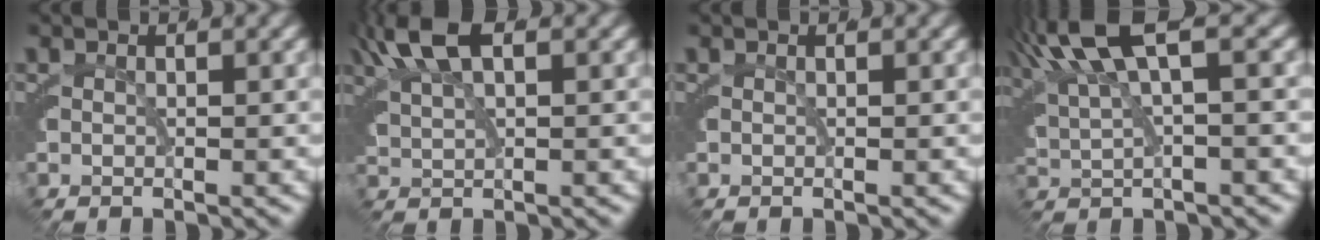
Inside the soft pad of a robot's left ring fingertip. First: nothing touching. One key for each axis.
{"total": 4.3, "fx": 2.9, "fy": 1.2, "fz": 3.0, "tx": -0.075, "ty": 0.008, "tz": 0.054}
{"total": 0.0}
{"total": 6.8, "fx": 3.8, "fy": 2.3, "fz": 5.1, "tx": -0.102, "ty": 0.016, "tz": 0.060}